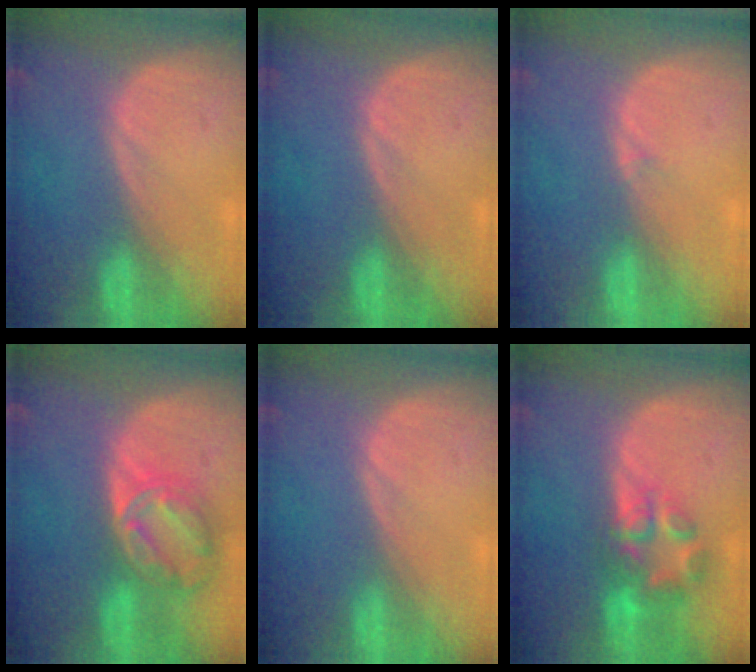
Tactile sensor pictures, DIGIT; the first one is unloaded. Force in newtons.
{"total": 0.0}
{"total": 0.9, "press": 0.5, "slide": 0.7}
{"total": 8.3, "press": 7.0, "slide": 4.4}
{"total": 0.0}
{"total": 6.9, "press": 5.9, "slide": 3.6}